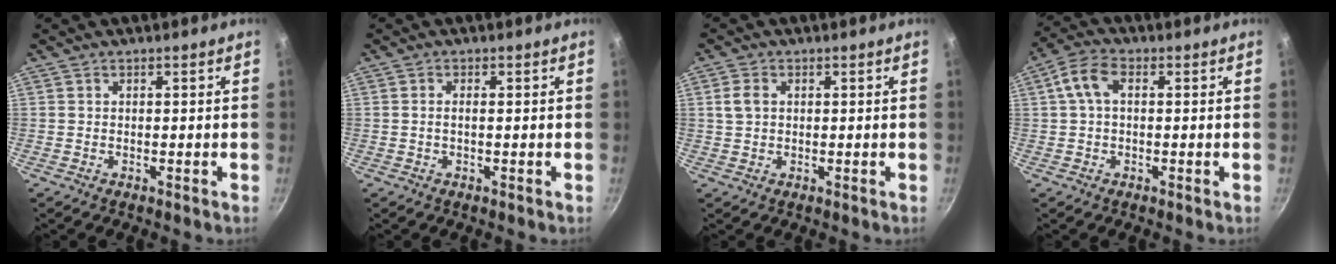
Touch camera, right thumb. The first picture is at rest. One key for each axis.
{"total": 1.1, "fx": -0.1, "fy": 0.4, "fz": 1.0, "tx": -0.025, "ty": 0.004, "tz": -0.004}
{"total": 3.2, "fx": 0.6, "fy": 2.4, "fz": 2.0, "tx": -0.036, "ty": 0.004, "tz": 0.011}
{"total": 5.8, "fx": 0.8, "fy": 3.7, "fz": 4.4, "tx": -0.091, "ty": 0.021, "tz": 0.010}